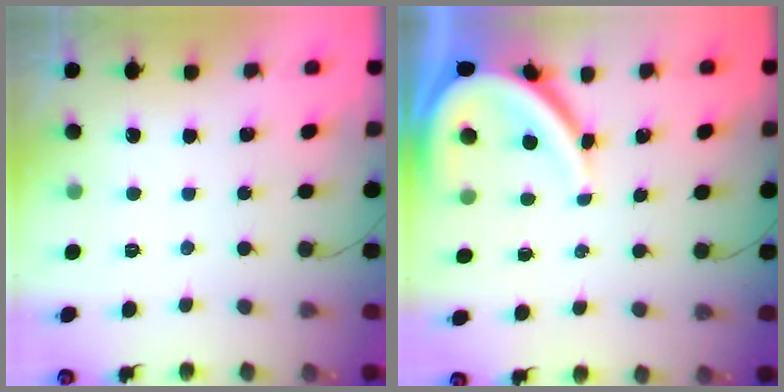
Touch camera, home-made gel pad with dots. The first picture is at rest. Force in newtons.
{"total": 9.2, "press": 9.1, "slide": 0.9}